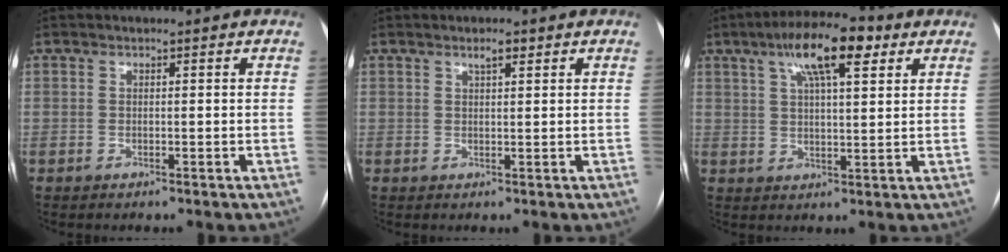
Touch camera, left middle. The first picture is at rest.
{"total": 2.7, "force": [1.8, 0.5, 1.9], "torque": [-0.035, 0.003, 0.031]}
{"total": 11.2, "force": [5.8, 2.8, 9.2], "torque": [-0.160, 0.025, 0.092]}